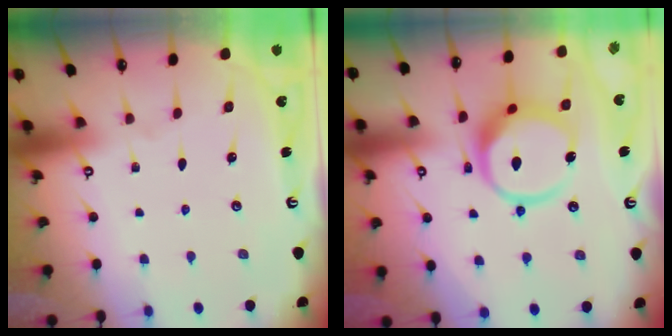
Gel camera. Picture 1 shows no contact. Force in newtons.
{"total": 12.7, "press": 12.6, "slide": 1.5}